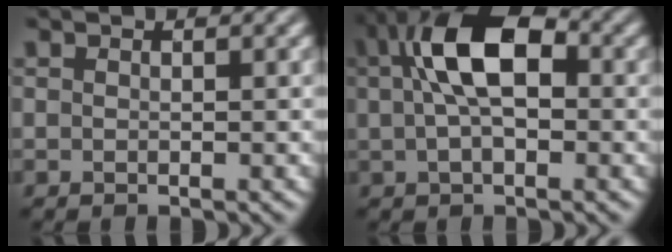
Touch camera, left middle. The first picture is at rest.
{"total": 7.7, "force": [1.6, 3.8, 6.6], "torque": [-0.126, 0.019, 0.021]}